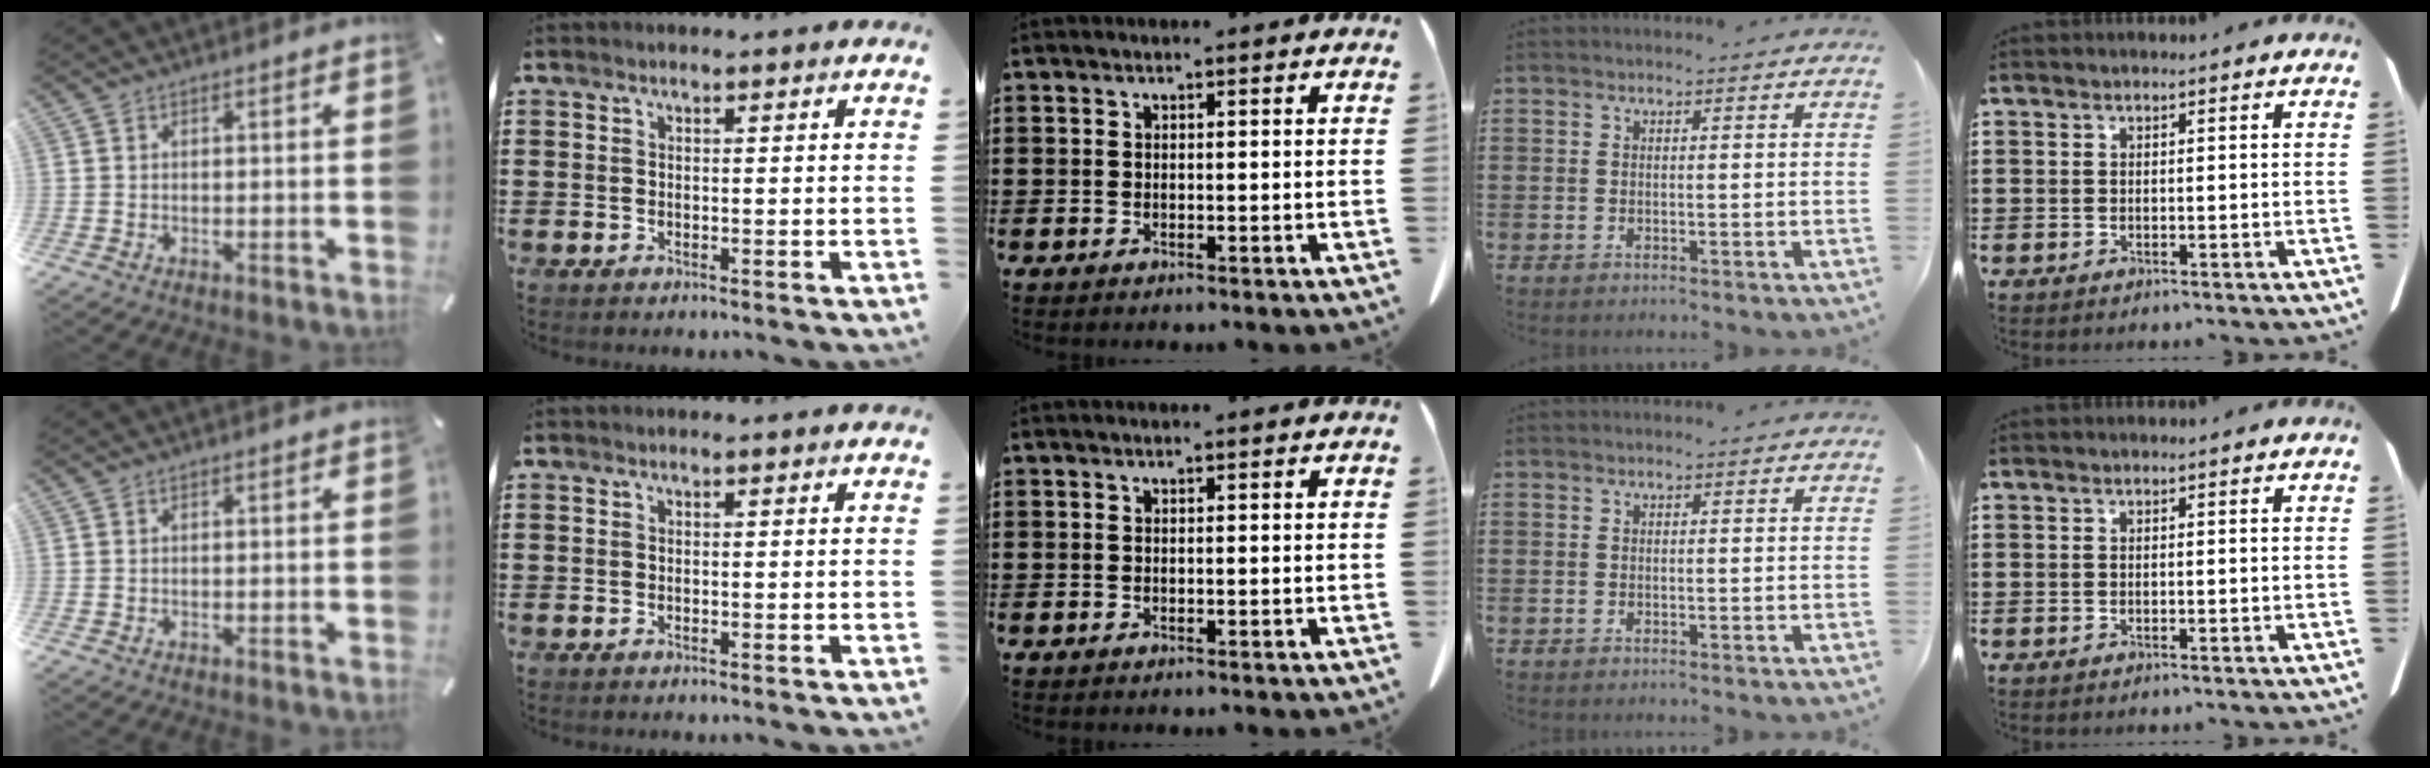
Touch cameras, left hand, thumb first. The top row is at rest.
{}